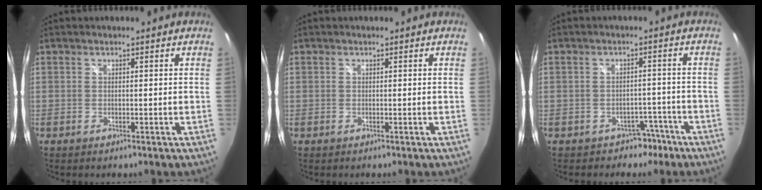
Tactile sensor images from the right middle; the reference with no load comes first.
{"total": 0.0}
{"total": 4.1, "force": [-2.8, 2.9, 0.7], "torque": [-0.010, 0.017, -0.031]}